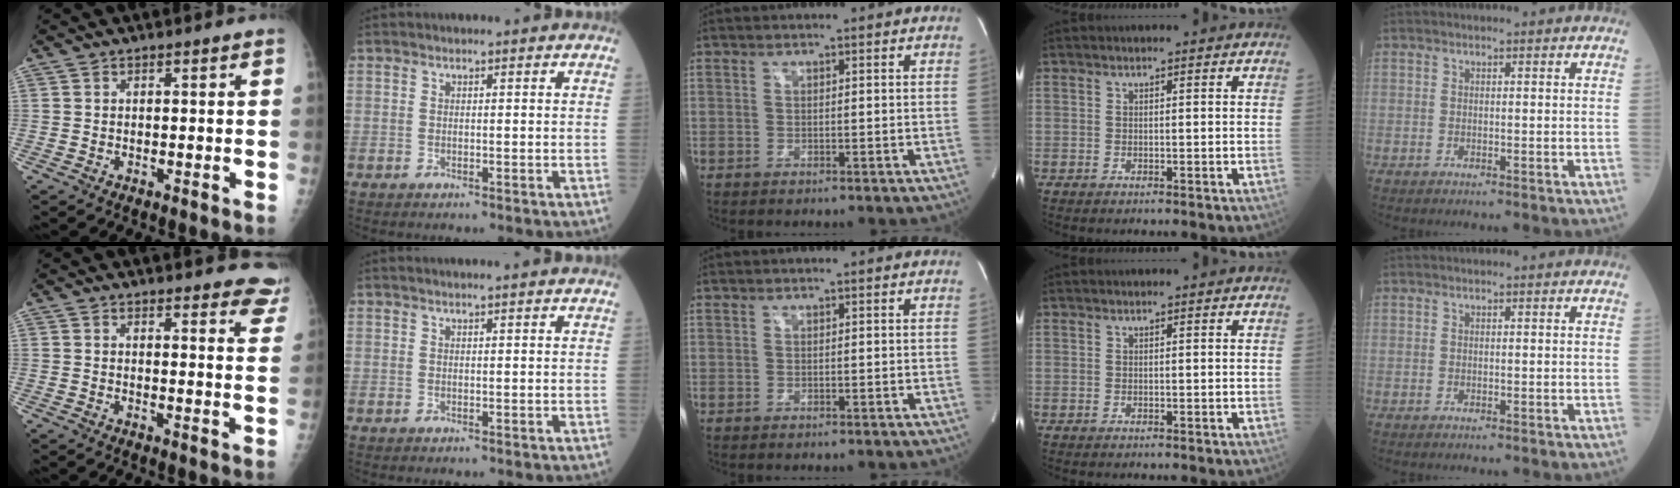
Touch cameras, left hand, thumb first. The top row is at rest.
{"thumb": {"total": 9.8, "force": [9.0, 2.6, 2.6], "torque": [0.014, -0.050, 0.072]}, "index": {"total": 1.8, "force": [1.5, -0.3, 0.8], "torque": [-0.011, 0.008, 0.025]}}